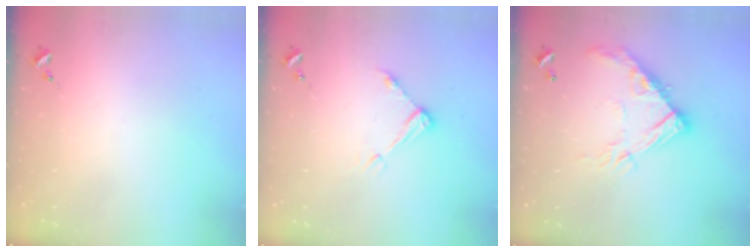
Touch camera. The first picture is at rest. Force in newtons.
{"total": 6.5, "press": 6.4, "slide": 0.5}
{"total": 15.6, "press": 15.6, "slide": 1.2}